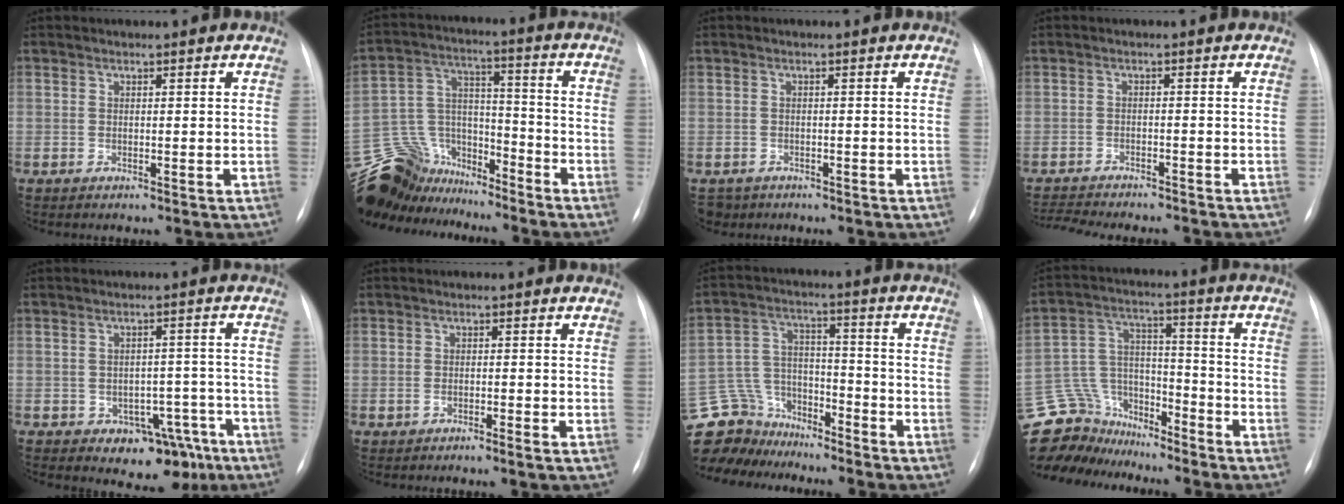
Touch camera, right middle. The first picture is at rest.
{"total": 16.4, "force": [-14.5, 6.8, 3.4], "torque": [-0.083, 0.052, -0.250]}
{"total": 3.1, "force": [-2.2, 2.1, -0.1], "torque": [0.004, 0.001, -0.036]}
{"total": 10.6, "force": [-9.9, 1.4, 3.6], "torque": [-0.057, -0.003, -0.137]}
{"total": 8.8, "force": [-5.6, 5.3, 4.3], "torque": [-0.028, 0.033, -0.066]}
{"total": 1.2, "force": [-0.8, 0.2, 0.9], "torque": [-0.020, 0.002, -0.013]}
{"total": 12.8, "force": [-11.4, 5.7, 1.3], "torque": [-0.046, 0.044, -0.204]}
{"total": 16.0, "force": [-14.2, 6.6, 3.1], "torque": [-0.078, 0.049, -0.245]}